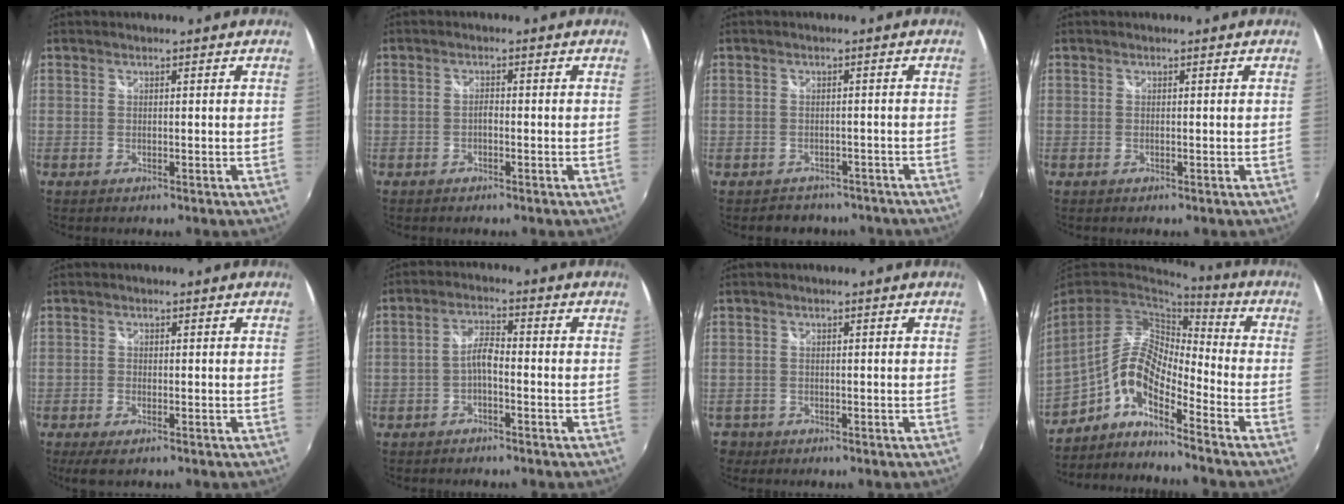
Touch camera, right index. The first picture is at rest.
{"total": 1.1, "force": [-0.7, 0.5, 0.7], "torque": [-0.015, 0.002, -0.013]}
{"total": 5.6, "force": [-4.2, 3.7, 0.6], "torque": [-0.006, 0.022, -0.056]}
{"total": 0.0}
{"total": 3.4, "force": [-2.1, 1.4, 2.2], "torque": [-0.053, -0.010, -0.039]}
{"total": 3.4, "force": [-1.7, 1.0, 2.7], "torque": [-0.057, 0.010, -0.034]}
{"total": 2.7, "force": [-1.3, 2.4, 0.3], "torque": [-0.010, 0.005, -0.020]}
{"total": 10.6, "force": [-5.5, 3.2, 8.5], "torque": [-0.158, 0.002, -0.113]}